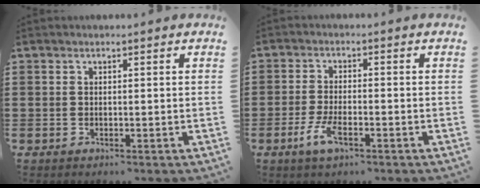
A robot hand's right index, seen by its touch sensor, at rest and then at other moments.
{"total": 4.5, "force": [-2.2, 1.5, 3.7], "torque": [-0.088, -0.007, -0.047]}